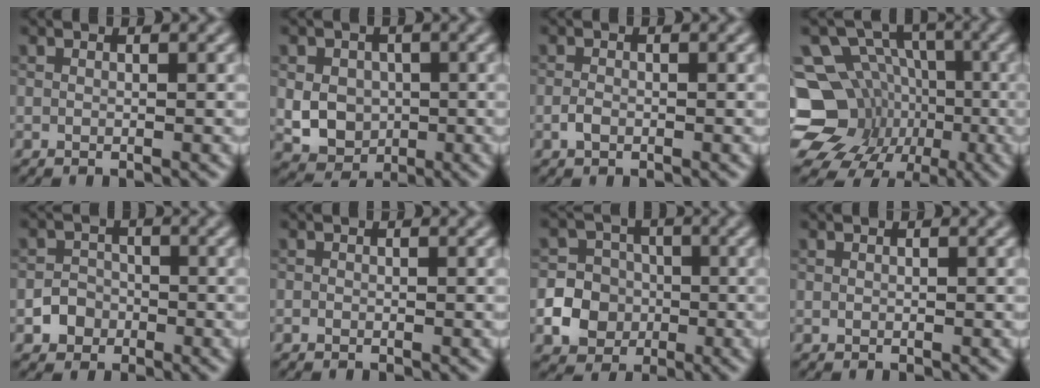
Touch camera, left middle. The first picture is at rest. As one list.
[{"total": 4.3, "force": [-0.2, 3.7, 2.3], "torque": [-0.037, -0.002, -0.006]}, {"total": 1.0, "force": [-0.5, 0.6, 0.6], "torque": [-0.013, 0.000, -0.011]}, {"total": 15.1, "force": [-4.0, 13.2, 6.1], "torque": [-0.134, -0.004, -0.078]}, {"total": 2.1, "force": [-1.0, 1.8, 0.5], "torque": [0.002, 0.004, -0.021]}, {"total": 0.0}, {"total": 6.8, "force": [-2.1, 6.3, 1.7], "torque": [-0.023, 0.000, -0.056]}, {"total": 0.0}]